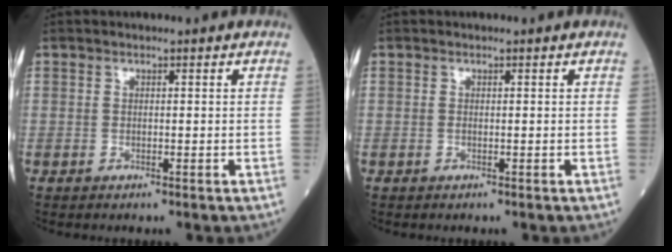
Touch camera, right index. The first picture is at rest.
{"total": 0.0}